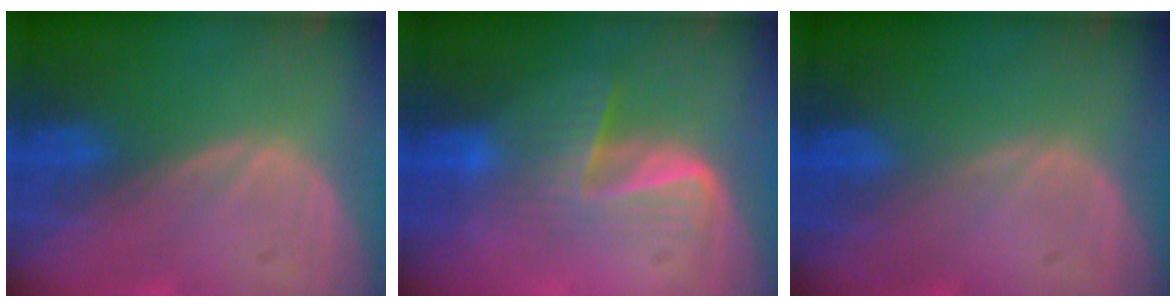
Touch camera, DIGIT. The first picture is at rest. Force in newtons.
{"total": 6.9, "press": 5.8, "slide": 3.8}
{"total": 0.0}